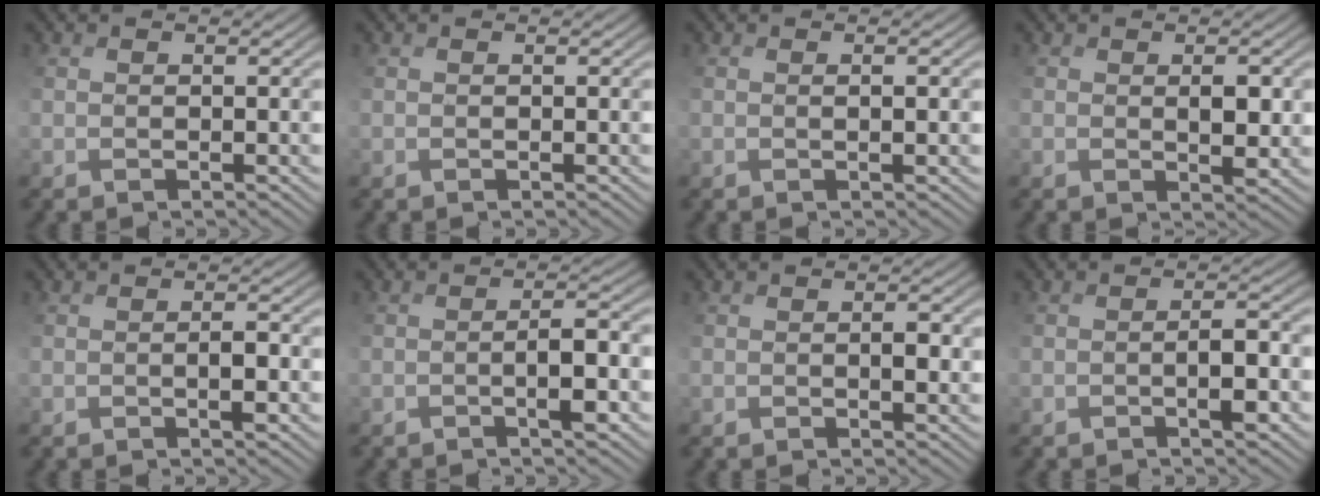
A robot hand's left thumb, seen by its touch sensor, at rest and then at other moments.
{"total": 0.0}
{"total": 1.4, "force": [0.6, -0.2, 1.2], "torque": [-0.019, 0.002, 0.016]}
{"total": 3.2, "force": [0.9, 1.7, 2.5], "torque": [-0.050, -0.001, 0.022]}
{"total": 2.2, "force": [-0.5, 0.7, 2.0], "torque": [-0.032, 0.002, -0.004]}
{"total": 3.7, "force": [-1.6, 0.6, 3.3], "torque": [-0.044, 0.010, -0.026]}
{"total": 2.4, "force": [0.1, 1.2, 2.1], "torque": [-0.035, 0.001, 0.004]}
{"total": 3.5, "force": [-1.6, 0.8, 3.0], "torque": [-0.038, 0.009, -0.022]}